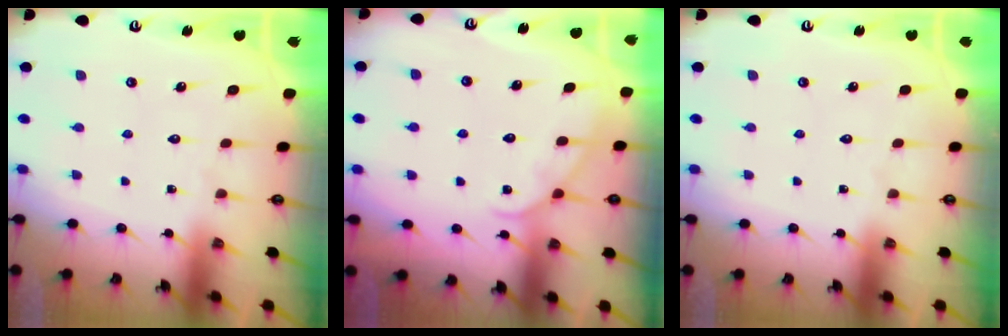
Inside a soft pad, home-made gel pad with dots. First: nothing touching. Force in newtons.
{"total": 3.9, "press": 3.9, "slide": 0.3}
{"total": 0.0}